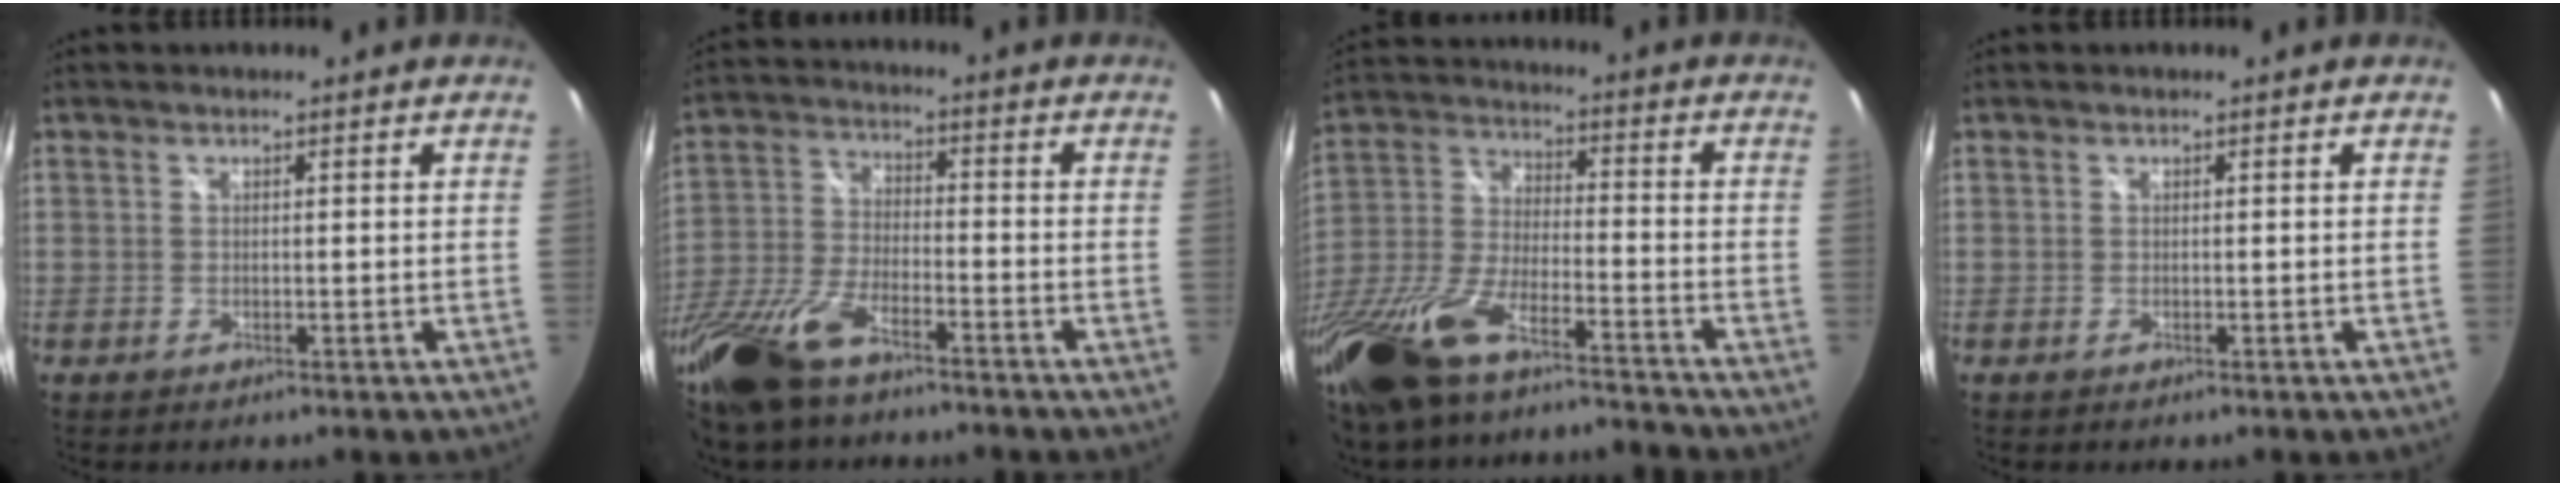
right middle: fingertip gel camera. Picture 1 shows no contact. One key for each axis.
{"total": 17.8, "fx": -12.6, "fy": 6.4, "fz": 10.9, "tx": -0.251, "ty": -0.038, "tz": -0.246}
{"total": 22.8, "fx": -18.4, "fy": 4.6, "fz": 12.6, "tx": -0.282, "ty": -0.053, "tz": -0.339}
{"total": 0.0}